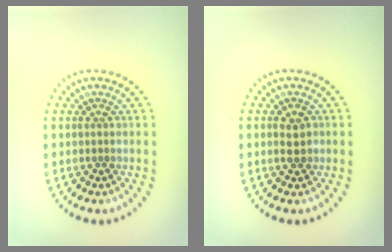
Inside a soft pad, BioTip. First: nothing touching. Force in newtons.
{"total": 2.0, "press": 2.0, "slide": 0.0}